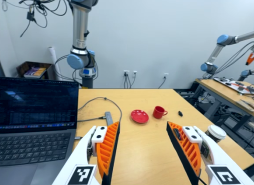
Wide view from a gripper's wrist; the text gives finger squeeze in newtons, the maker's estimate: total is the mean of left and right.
{"total": 0.0}